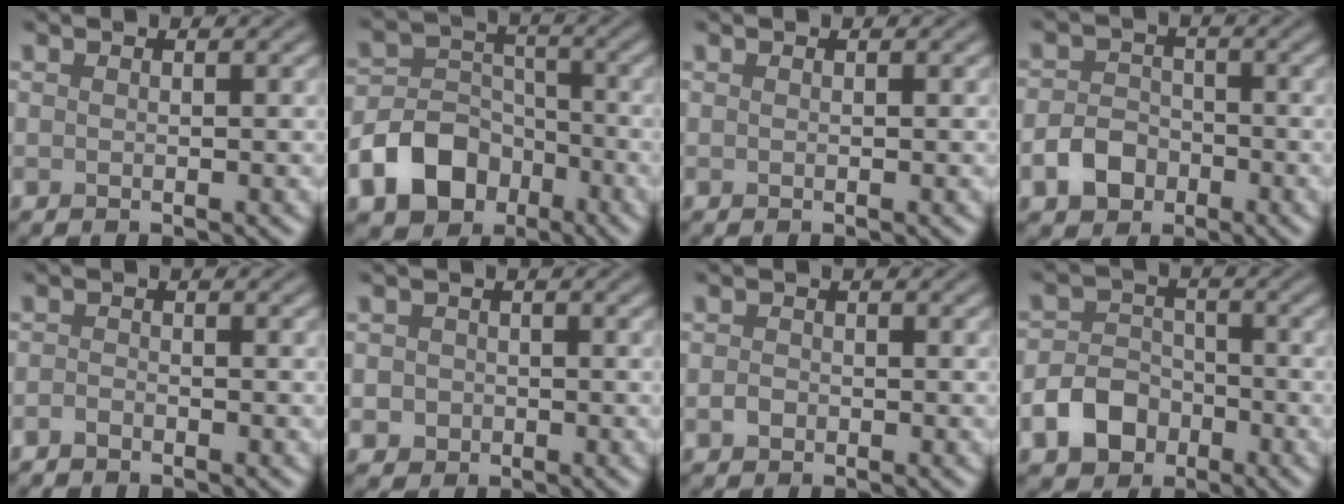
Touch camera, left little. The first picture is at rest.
{"total": 7.7, "force": [-4.1, 5.7, 3.3], "torque": [-0.049, 0.003, -0.087]}
{"total": 0.0}
{"total": 3.5, "force": [-1.7, 2.6, 1.6], "torque": [-0.029, 0.001, -0.034]}
{"total": 0.9, "force": [-0.8, 0.4, 0.4], "torque": [-0.006, -0.001, -0.017]}
{"total": 2.1, "force": [-0.4, 2.0, 0.5], "torque": [0.009, 0.001, -0.011]}
{"total": 1.0, "force": [-0.4, 0.8, 0.4], "torque": [-0.008, -0.001, -0.009]}
{"total": 4.7, "force": [-2.4, 3.5, 2.1], "torque": [-0.036, 0.000, -0.049]}